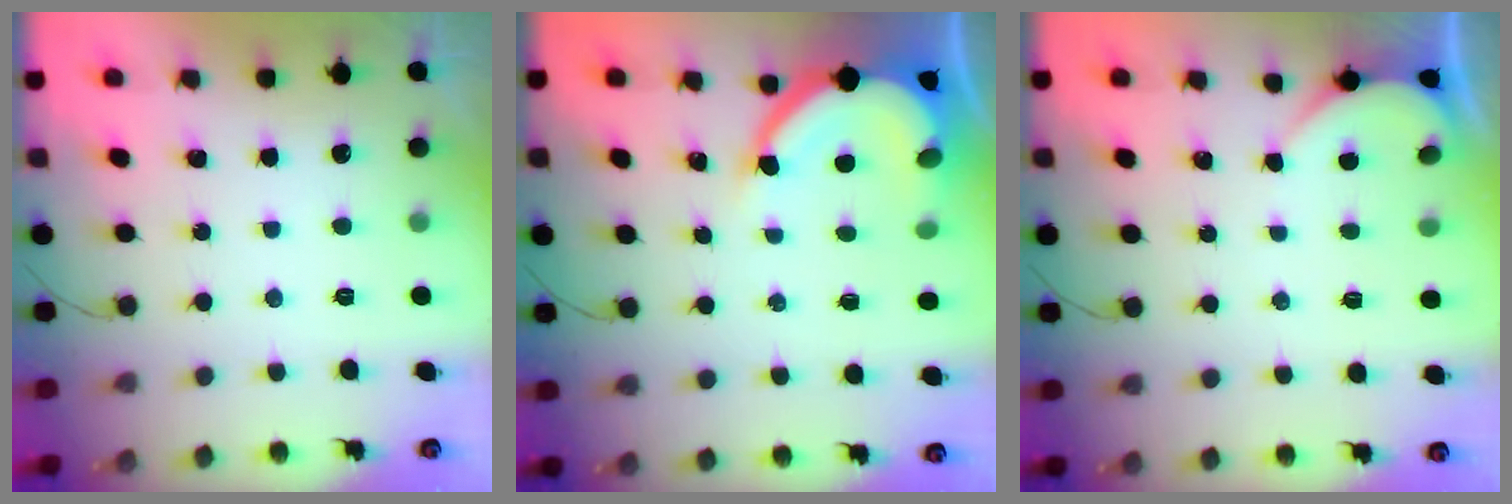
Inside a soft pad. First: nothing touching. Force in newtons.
{"total": 10.9, "press": 10.8, "slide": 0.9}
{"total": 1.3, "press": 1.3, "slide": 0.1}